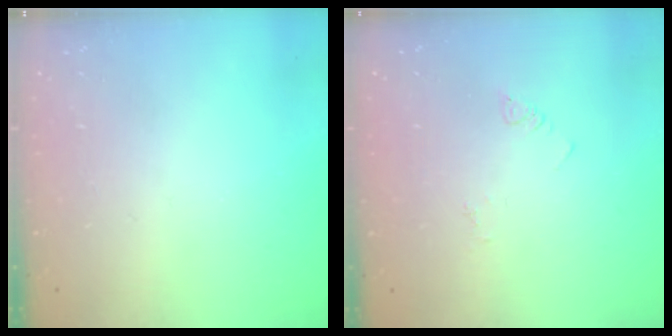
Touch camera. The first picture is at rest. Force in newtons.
{"total": 2.5, "press": 2.5, "slide": 0.4}